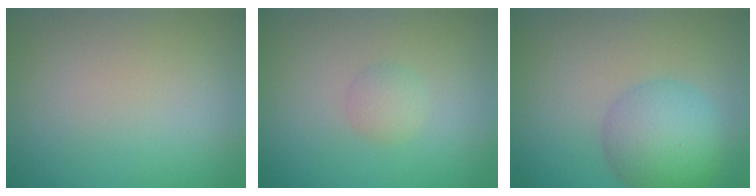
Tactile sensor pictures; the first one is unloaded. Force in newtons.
{"total": 1.3, "press": 1.3, "slide": 0.1}
{"total": 5.2, "press": 5.2, "slide": 0.2}